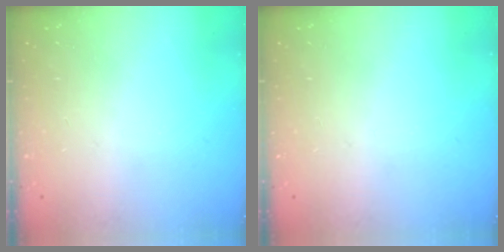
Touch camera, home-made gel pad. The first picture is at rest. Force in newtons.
{"total": 0.0}